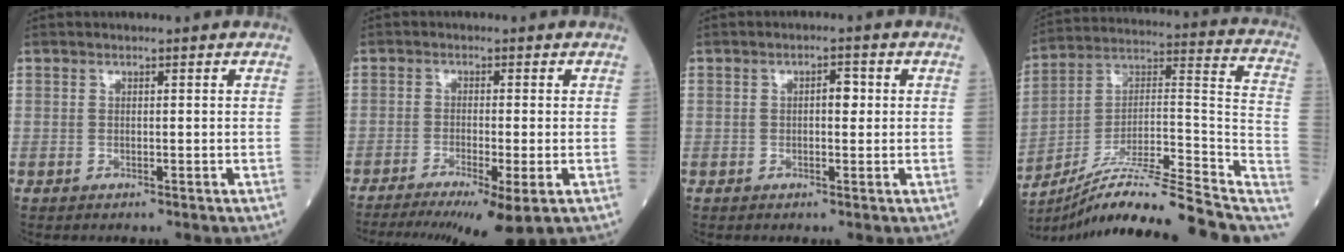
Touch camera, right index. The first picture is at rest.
{"total": 11.4, "force": [-7.7, 1.0, 8.3], "torque": [-0.126, -0.023, -0.123]}
{"total": 2.4, "force": [0.3, 1.1, 2.1], "torque": [-0.033, 0.010, 0.003]}
{"total": 23.4, "force": [-18.8, 1.0, 13.9], "torque": [-0.174, 0.028, -0.302]}